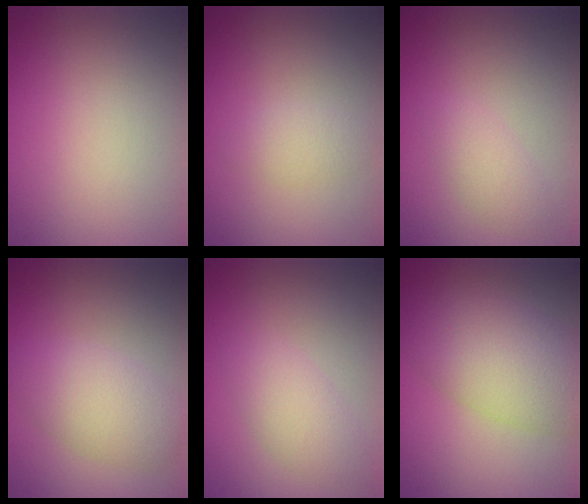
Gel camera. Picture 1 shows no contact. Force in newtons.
{"total": 1.5, "press": 1.5, "slide": 0.0}
{"total": 1.8, "press": 1.8, "slide": 0.1}
{"total": 4.2, "press": 4.1, "slide": 0.3}
{"total": 2.8, "press": 2.8, "slide": 0.2}
{"total": 7.0, "press": 7.0, "slide": 0.3}